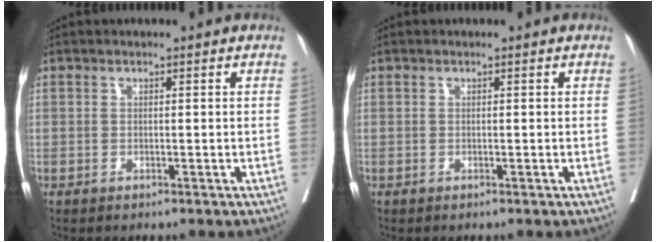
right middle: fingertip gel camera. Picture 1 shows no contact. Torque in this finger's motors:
{"motor_torque": [-0.03, 0.32, -0.08, 0.01]}